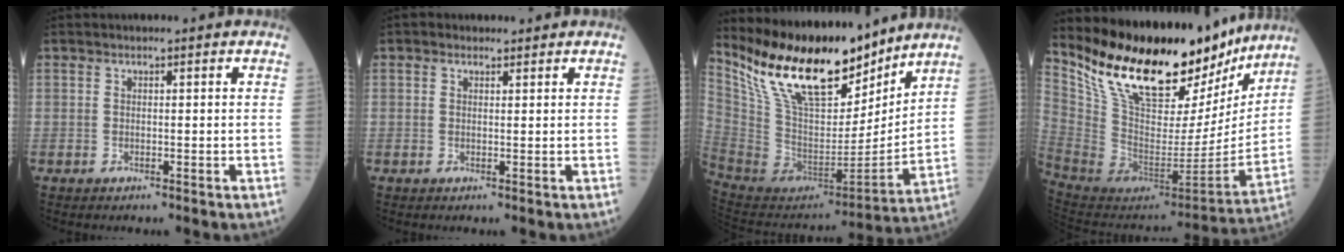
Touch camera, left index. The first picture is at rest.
{"total": 1.0, "force": [0.8, 0.6, 0.2], "torque": [-0.007, 0.005, 0.010]}
{"total": 21.5, "force": [16.8, 6.9, 11.6], "torque": [-0.217, -0.004, 0.308]}
{"total": 26.1, "force": [21.1, 8.6, 12.6], "torque": [-0.211, -0.023, 0.341]}